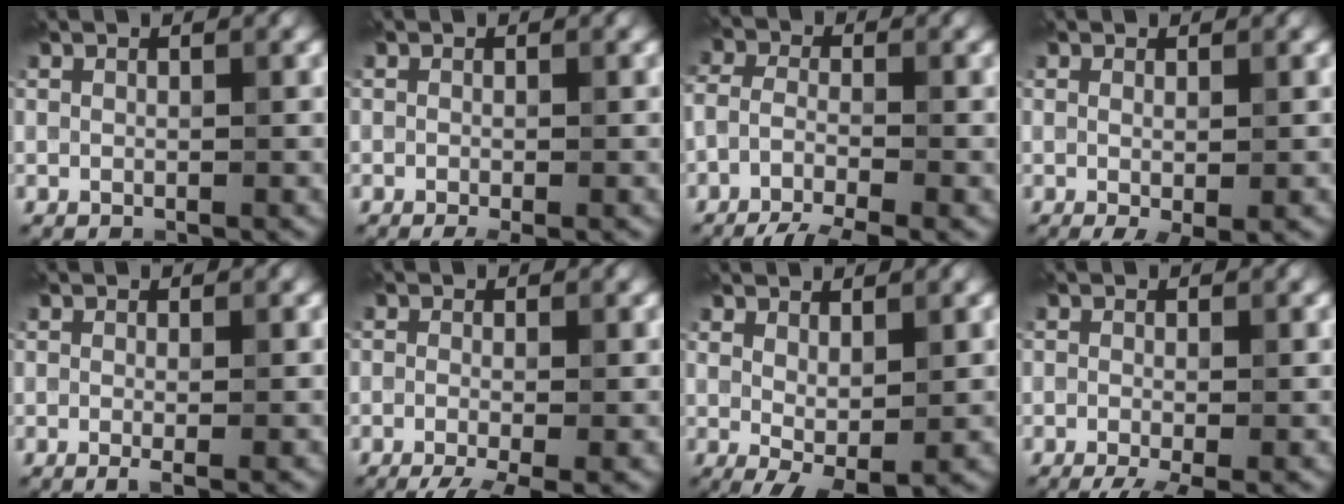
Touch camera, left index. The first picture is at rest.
{"total": 1.6, "force": [-0.8, 0.4, 1.3], "torque": [-0.020, -0.008, -0.012]}
{"total": 6.5, "force": [-4.4, 2.2, 4.3], "torque": [-0.081, -0.022, -0.080]}
{"total": 2.4, "force": [-0.6, 0.4, 2.3], "torque": [-0.039, -0.011, -0.006]}
{"total": 1.8, "force": [-0.3, 0.6, 1.7], "torque": [-0.019, -0.005, -0.009]}
{"total": 4.5, "force": [-2.3, 1.3, 3.6], "torque": [-0.055, -0.011, -0.041]}
{"total": 2.9, "force": [0.7, 0.9, 2.7], "torque": [-0.047, -0.011, 0.018]}
{"total": 3.6, "force": [-1.9, 1.0, 2.8], "torque": [-0.043, -0.010, -0.032]}